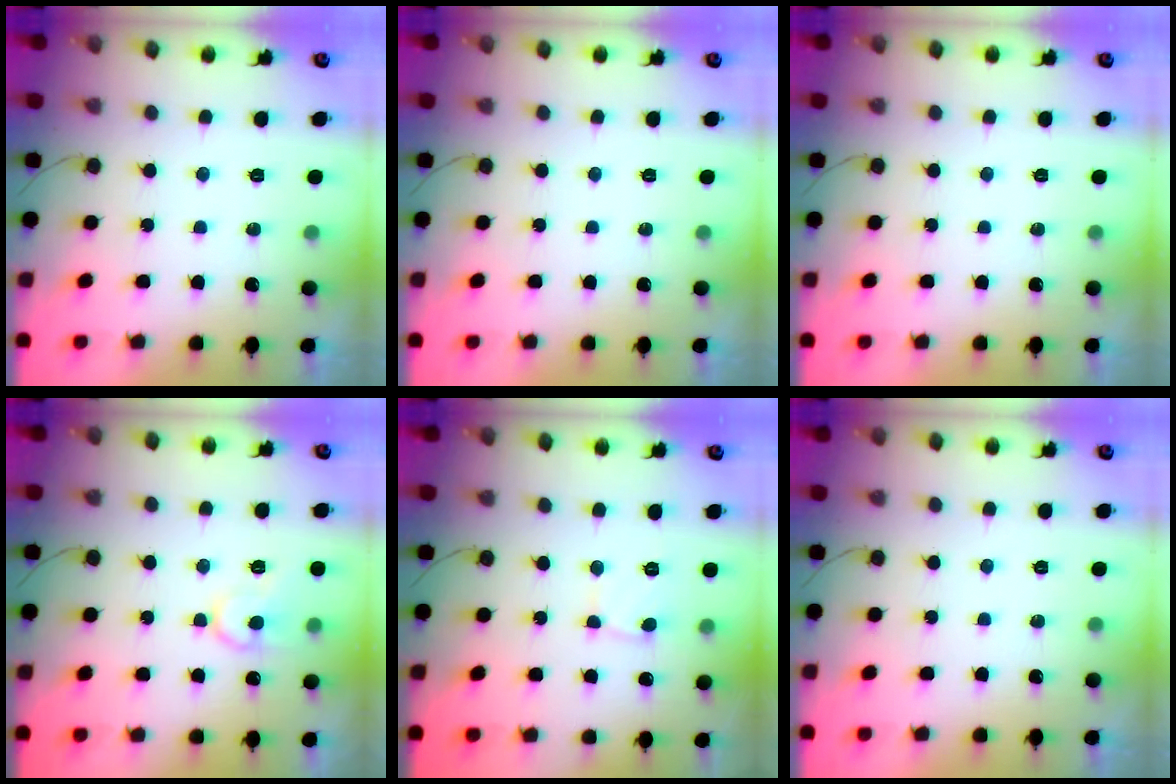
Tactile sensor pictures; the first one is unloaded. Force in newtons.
{"total": 0.0}
{"total": 0.0}
{"total": 9.9, "press": 9.9, "slide": 0.9}
{"total": 2.1, "press": 2.1, "slide": 0.1}
{"total": 0.0}